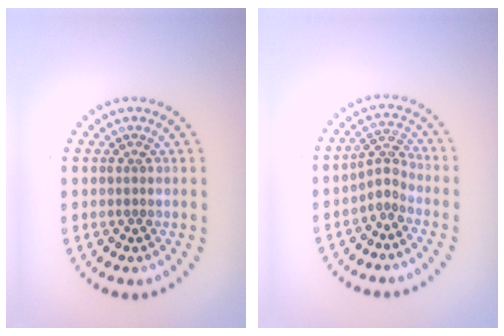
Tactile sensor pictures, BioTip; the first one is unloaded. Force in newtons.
{"total": 2.0, "press": 1.3, "slide": 1.6}